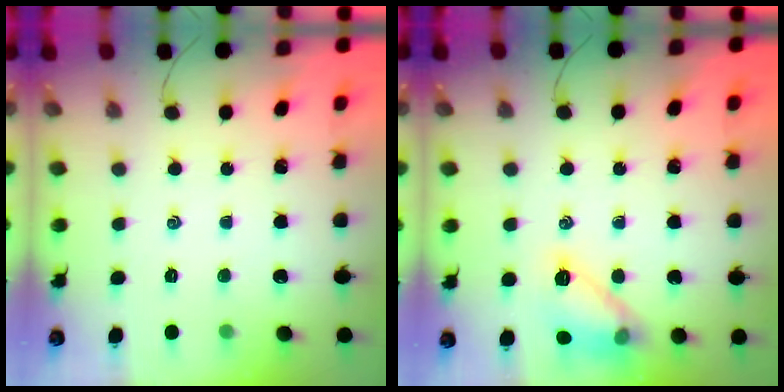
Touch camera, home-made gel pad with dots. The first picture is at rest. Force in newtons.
{"total": 12.7, "press": 12.7, "slide": 0.5}